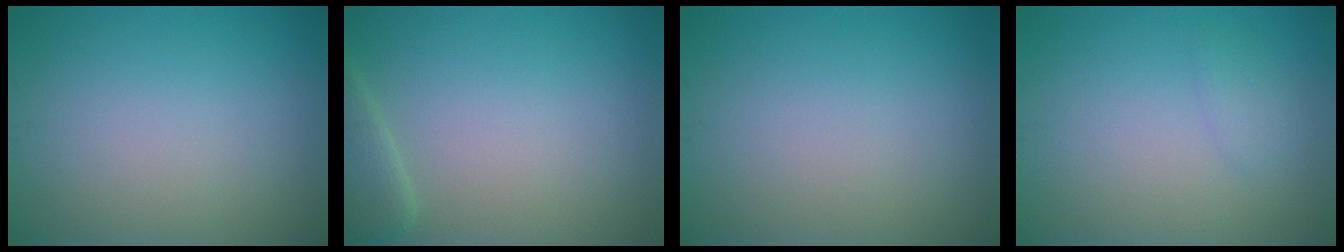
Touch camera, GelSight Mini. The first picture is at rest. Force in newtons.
{"total": 2.2, "press": 2.2, "slide": 0.3}
{"total": 0.0}
{"total": 1.0, "press": 1.0, "slide": 0.1}